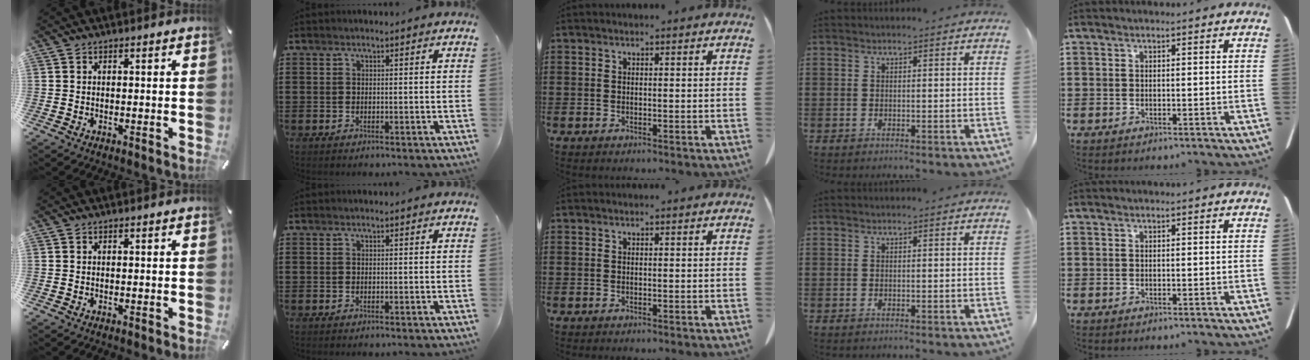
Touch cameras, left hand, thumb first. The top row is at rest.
{}